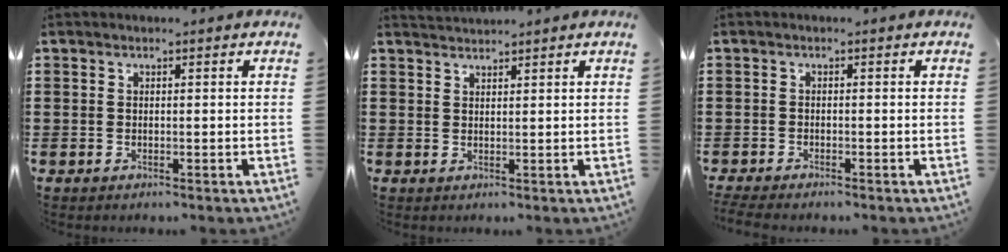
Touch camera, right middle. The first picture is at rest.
{"total": 1.7, "force": [1.7, -0.2, 0.0], "torque": [-0.004, 0.002, 0.033]}
{"total": 1.2, "force": [-1.1, 0.1, 0.3], "torque": [-0.007, -0.002, -0.021]}